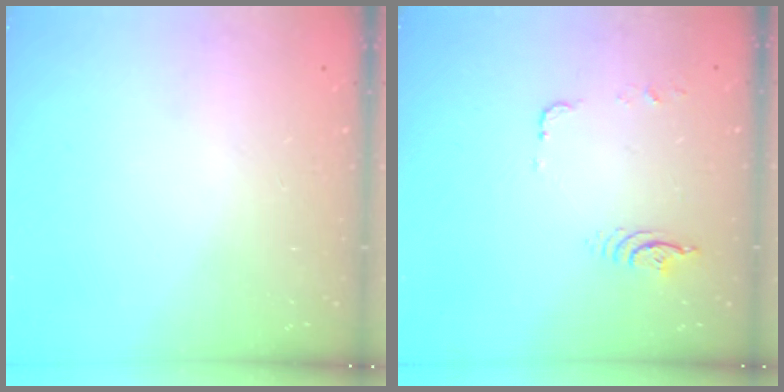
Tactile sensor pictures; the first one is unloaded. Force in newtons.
{"total": 5.2, "press": 5.1, "slide": 1.1}